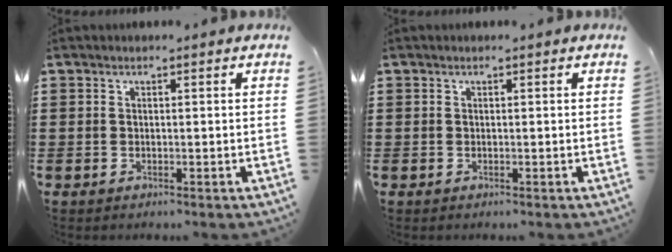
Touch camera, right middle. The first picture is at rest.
{"total": 0.0}